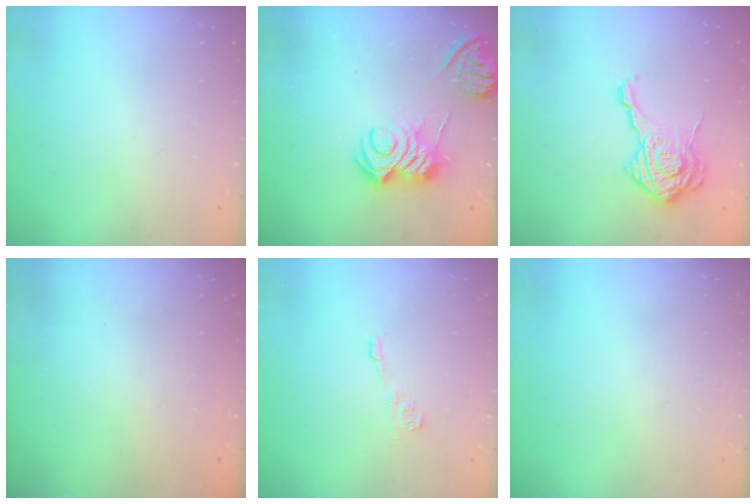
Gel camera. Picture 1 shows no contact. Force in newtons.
{"total": 8.2, "press": 8.2, "slide": 0.9}
{"total": 14.0, "press": 14.0, "slide": 1.0}
{"total": 2.2, "press": 2.1, "slide": 0.7}
{"total": 5.6, "press": 5.6, "slide": 0.7}
{"total": 0.0}